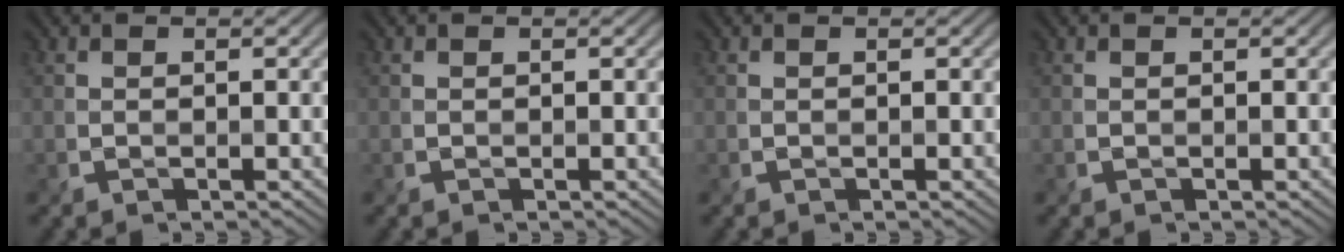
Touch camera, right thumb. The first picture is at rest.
{"total": 0.0}
{"total": 0.0}
{"total": 0.0}